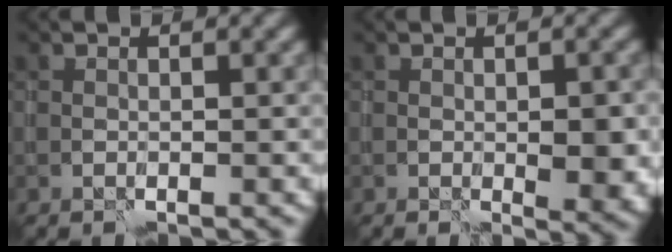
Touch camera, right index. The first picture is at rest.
{"total": 3.4, "force": [-0.6, 1.4, 3.1], "torque": [-0.042, -0.006, -0.005]}